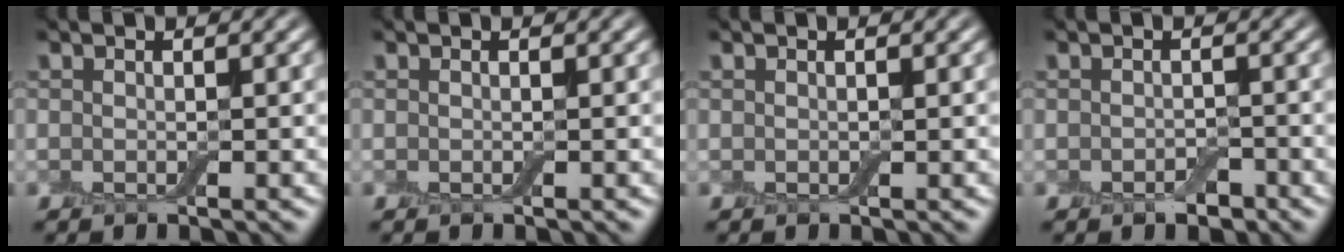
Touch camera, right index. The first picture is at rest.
{"total": 0.0}
{"total": 0.0}
{"total": 1.4, "force": [-0.8, 0.8, 0.8], "torque": [-0.014, -0.003, -0.013]}